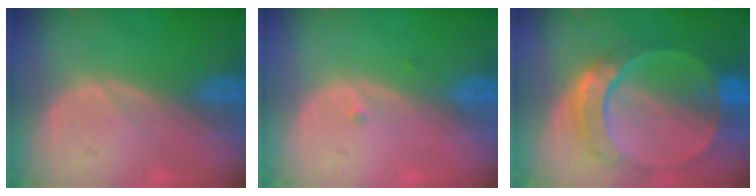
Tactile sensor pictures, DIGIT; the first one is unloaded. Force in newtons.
{"total": 0.6, "press": 0.5, "slide": 0.3}
{"total": 9.7, "press": 8.4, "slide": 4.8}